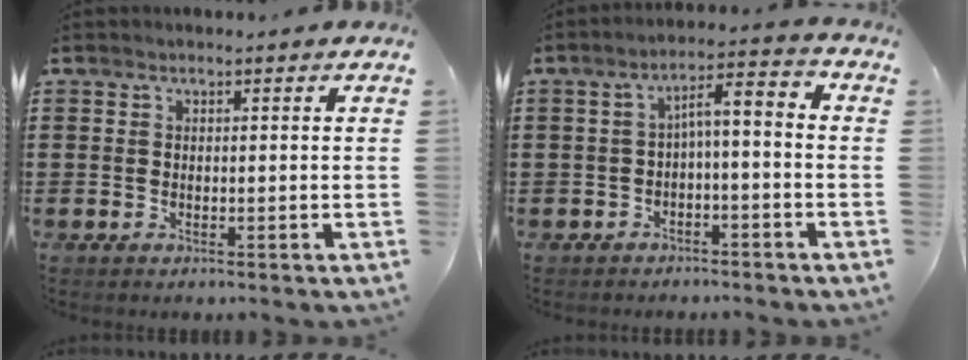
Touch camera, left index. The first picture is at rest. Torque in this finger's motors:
{"motor_torque": [0.06, 0.10, 0.05, 0.01]}